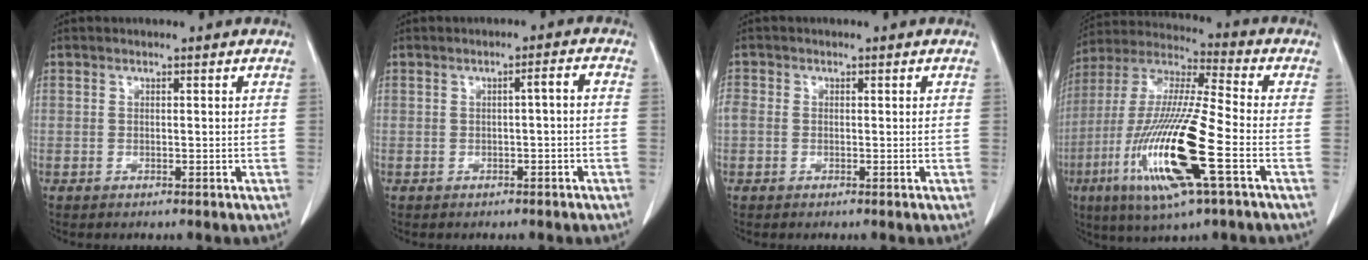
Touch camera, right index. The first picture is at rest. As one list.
[{"total": 1.7, "force": [-0.3, 0.1, 1.7], "torque": [-0.024, 0.005, -0.004]}, {"total": 1.8, "force": [-0.1, 1.6, 1.0], "torque": [-0.032, 0.012, 0.000]}, {"total": 19.7, "force": [-6.4, 1.6, 18.6], "torque": [-0.400, -0.028, -0.121]}]